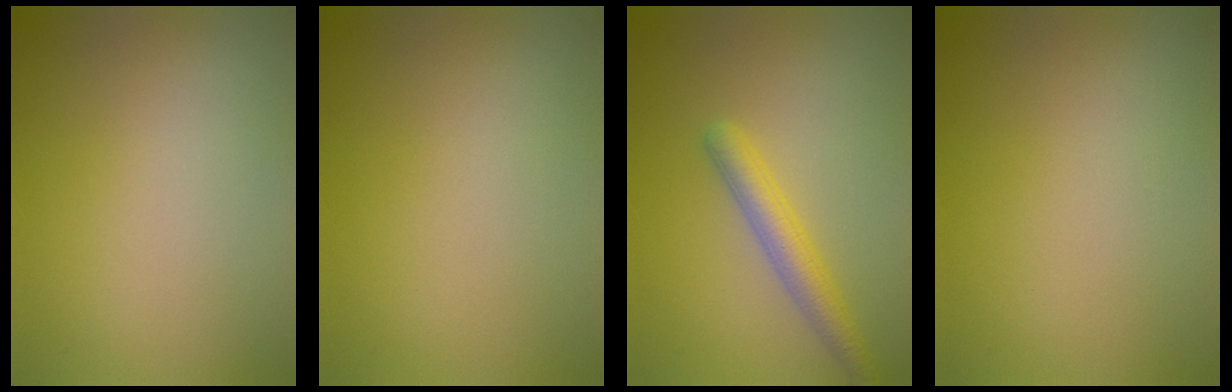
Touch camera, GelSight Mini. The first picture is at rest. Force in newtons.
{"total": 0.0}
{"total": 2.9, "press": 2.9, "slide": 0.1}
{"total": 0.0}